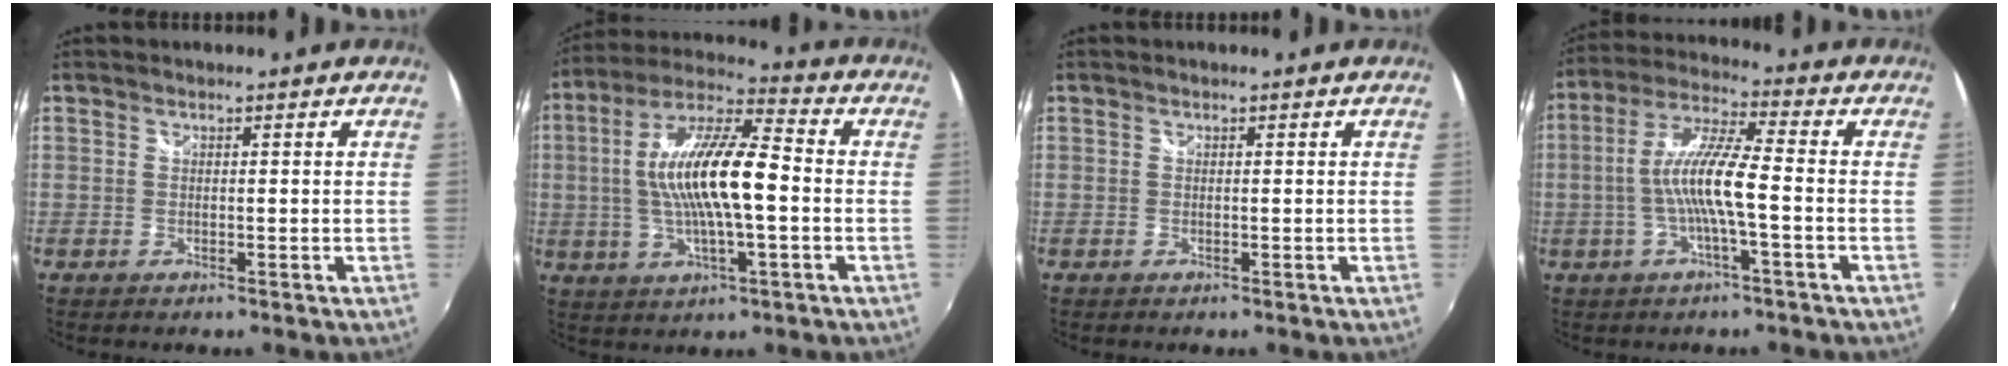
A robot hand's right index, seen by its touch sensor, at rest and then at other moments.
{"total": 16.1, "force": [-0.7, 4.0, 15.6], "torque": [-0.294, 0.012, -0.020]}
{"total": 0.0}
{"total": 10.1, "force": [-2.1, 0.6, 9.8], "torque": [-0.200, 0.007, -0.040]}